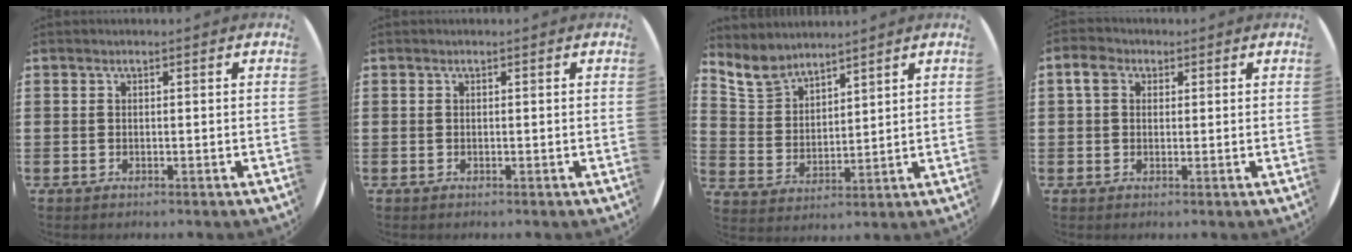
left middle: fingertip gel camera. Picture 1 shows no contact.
{"total": 0.0}
{"total": 5.5, "force": [5.2, 1.7, 0.7], "torque": [-0.035, -0.020, 0.099]}
{"total": 2.2, "force": [1.1, 1.7, 1.0], "torque": [-0.018, 0.007, 0.016]}